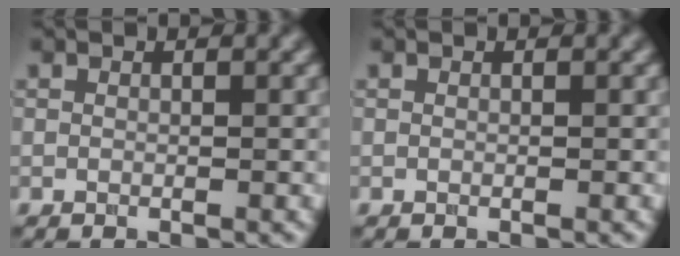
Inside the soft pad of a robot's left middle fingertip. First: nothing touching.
{"total": 0.0}